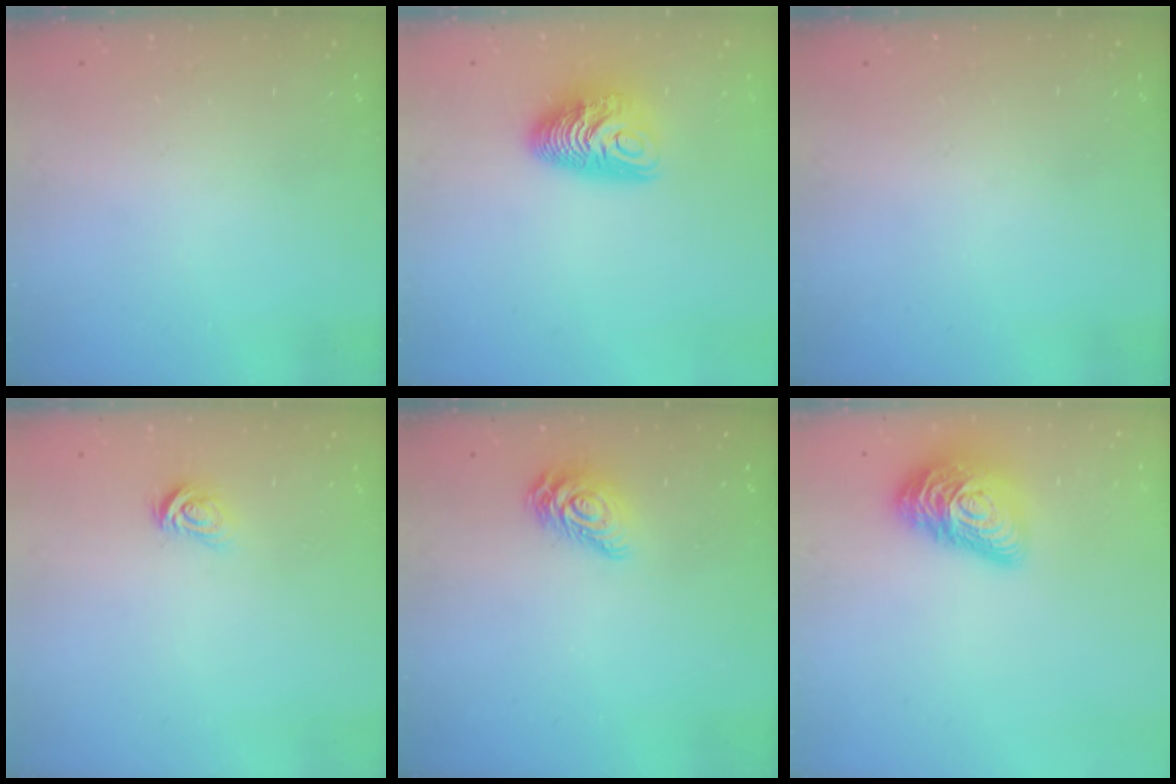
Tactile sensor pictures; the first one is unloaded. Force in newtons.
{"total": 10.3, "press": 10.3, "slide": 0.5}
{"total": 0.0}
{"total": 3.8, "press": 3.8, "slide": 0.5}
{"total": 9.9, "press": 9.9, "slide": 0.4}
{"total": 16.6, "press": 16.6, "slide": 0.9}